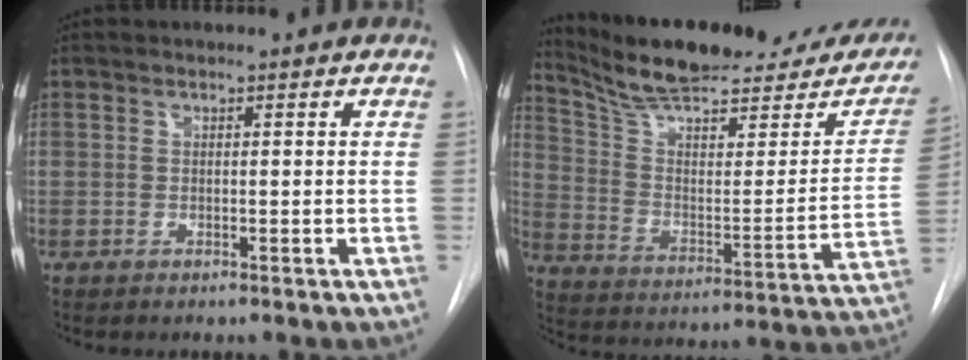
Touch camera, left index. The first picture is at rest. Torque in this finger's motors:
{"motor_torque": [0.88, -1.24, 0.51, 0.11]}